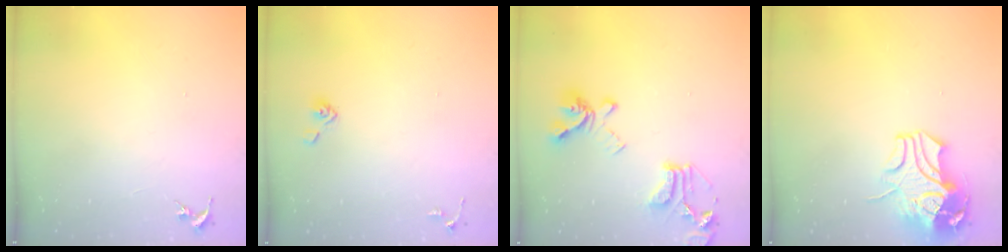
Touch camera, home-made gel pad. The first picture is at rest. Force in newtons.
{"total": 4.5, "press": 3.8, "slide": 2.3}
{"total": 18.9, "press": 18.8, "slide": 1.9}
{"total": 11.6, "press": 11.5, "slide": 1.5}